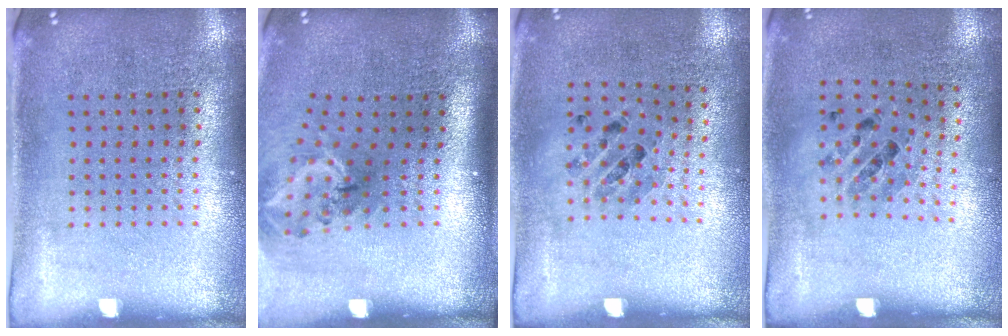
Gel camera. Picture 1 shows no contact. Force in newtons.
{"total": 2.0, "press": 1.3, "slide": 1.5}
{"total": 0.9, "press": 0.8, "slide": 0.4}
{"total": 0.9, "press": 0.8, "slide": 0.5}